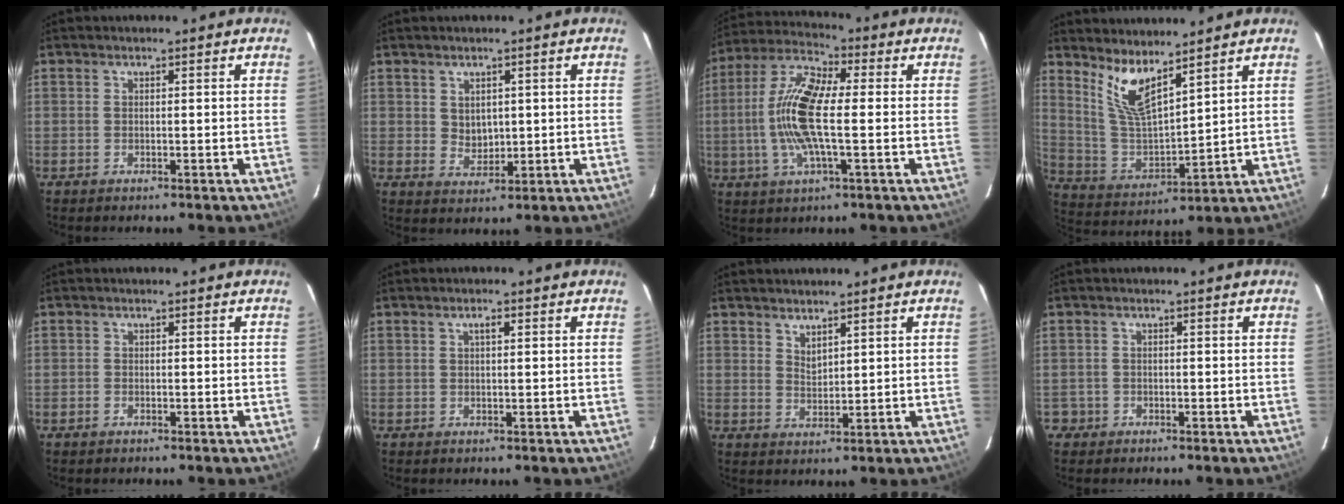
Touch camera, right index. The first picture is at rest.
{"total": 3.5, "force": [1.2, 2.7, 1.8], "torque": [-0.026, 0.001, 0.029]}
{"total": 13.8, "force": [-0.8, 3.9, 13.2], "torque": [-0.274, 0.009, -0.027]}
{"total": 9.6, "force": [6.9, 2.5, 6.1], "torque": [-0.124, -0.014, 0.147]}
{"total": 0.9, "force": [-0.6, 0.6, 0.1], "torque": [-0.002, -0.001, -0.011]}
{"total": 1.4, "force": [0.5, 0.5, 1.2], "torque": [-0.020, 0.004, 0.008]}
{"total": 2.7, "force": [2.3, 1.0, 1.0], "torque": [-0.015, -0.003, 0.042]}
{"total": 2.2, "force": [-1.0, 2.0, -0.2], "torque": [0.004, 0.011, -0.012]}